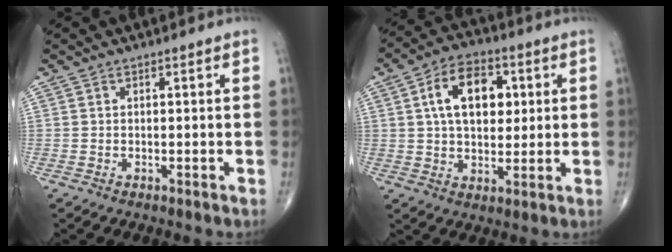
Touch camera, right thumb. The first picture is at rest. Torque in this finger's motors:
{"motor_torque": [0.94, 2.35, 1.45, 0.20, 0.14]}